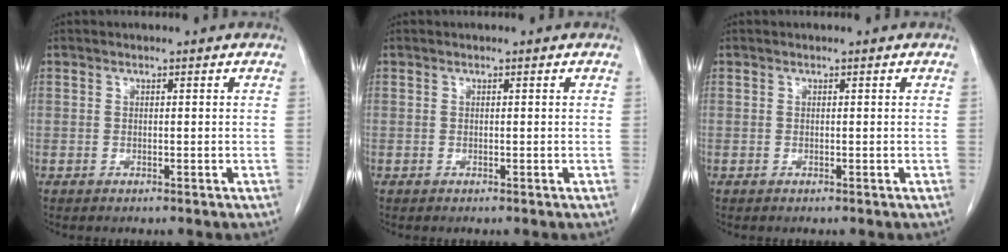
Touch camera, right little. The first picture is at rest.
{"total": 0.0}
{"total": 0.0}